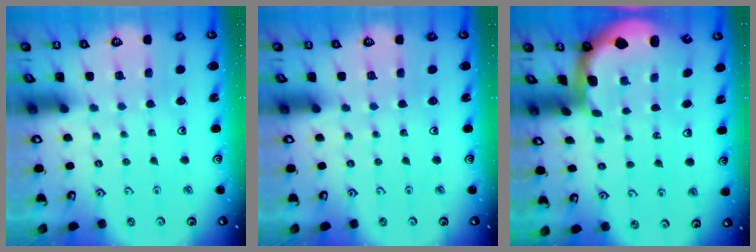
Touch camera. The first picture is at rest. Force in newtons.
{"total": 0.0}
{"total": 1.7, "press": 1.6, "slide": 0.3}